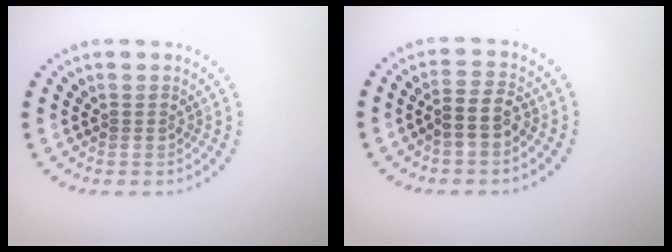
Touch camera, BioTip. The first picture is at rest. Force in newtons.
{"total": 2.4, "press": 2.2, "slide": 1.0}